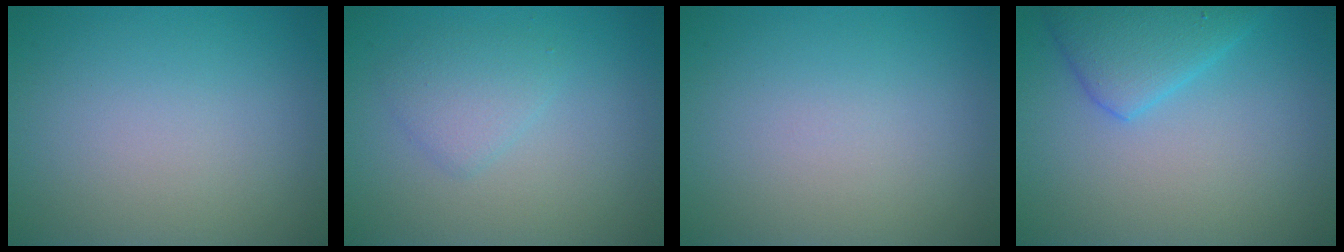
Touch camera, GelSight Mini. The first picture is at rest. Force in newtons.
{"total": 2.0, "press": 2.0, "slide": 0.1}
{"total": 0.0}
{"total": 4.0, "press": 4.0, "slide": 0.1}